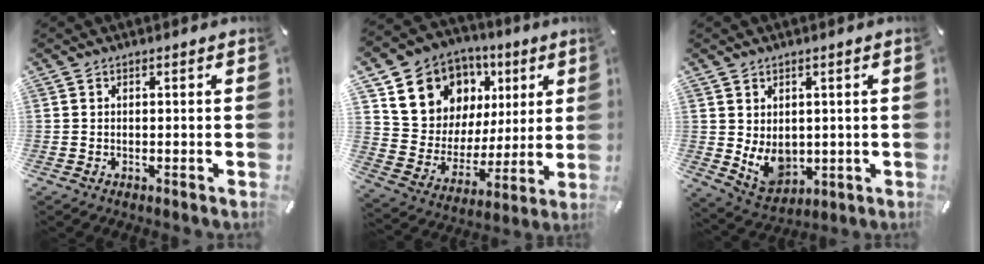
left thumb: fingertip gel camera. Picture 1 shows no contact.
{"total": 13.7, "force": [7.6, 11.0, 2.8], "torque": [-0.059, -0.062, 0.153]}
{"total": 7.6, "force": [1.2, 6.5, 3.8], "torque": [-0.076, -0.015, 0.025]}